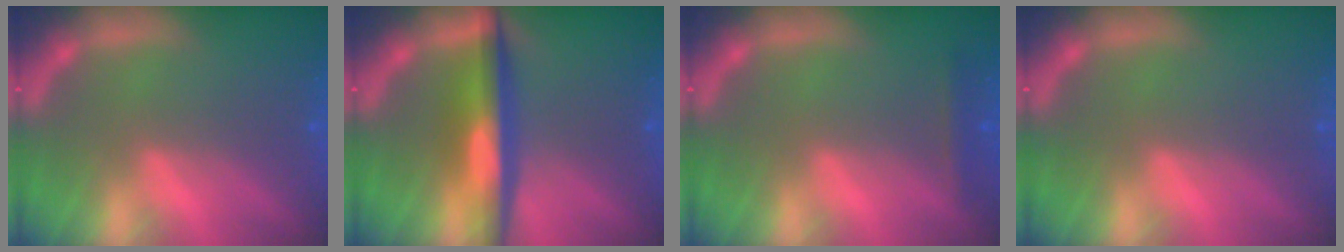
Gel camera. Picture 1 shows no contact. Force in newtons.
{"total": 6.0}
{"total": 1.4}
{"total": 0.0}